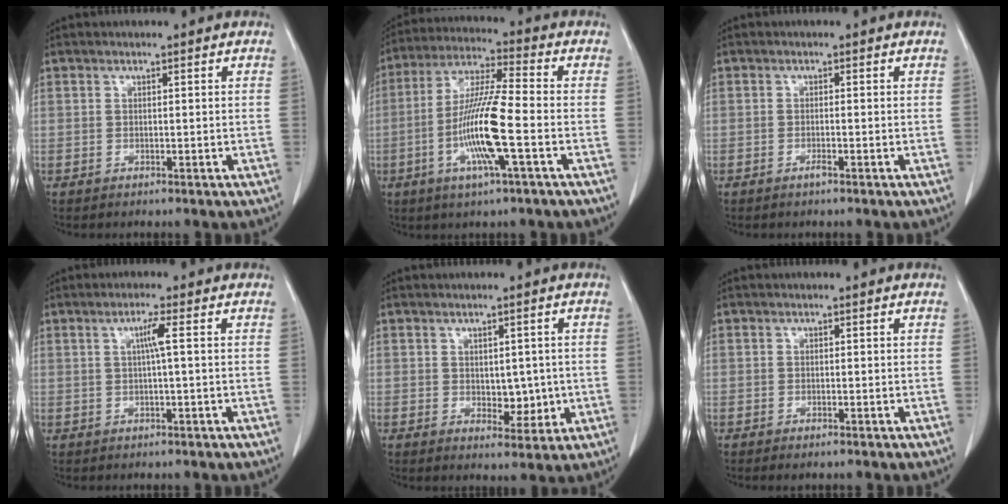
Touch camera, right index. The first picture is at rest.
{"total": 12.8, "force": [-3.4, 0.4, 12.3], "torque": [-0.246, -0.006, -0.071]}
{"total": 1.0, "force": [-0.7, 0.0, 0.7], "torque": [-0.017, 0.000, -0.012]}
{"total": 2.5, "force": [0.4, -0.5, 2.5], "torque": [-0.047, 0.002, 0.007]}
{"total": 4.3, "force": [-0.3, 2.6, 3.4], "torque": [-0.037, -0.001, 0.007]}
{"total": 1.2, "force": [-0.9, 0.3, 0.8], "torque": [-0.013, -0.003, -0.010]}